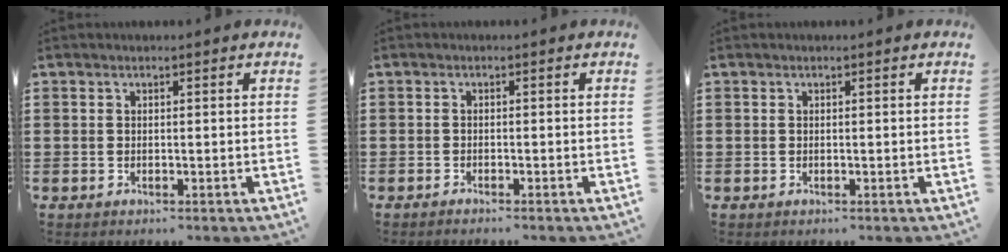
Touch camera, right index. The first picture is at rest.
{"total": 1.0, "force": [-0.9, -0.2, 0.0], "torque": [-0.003, -0.004, -0.018]}
{"total": 0.0}